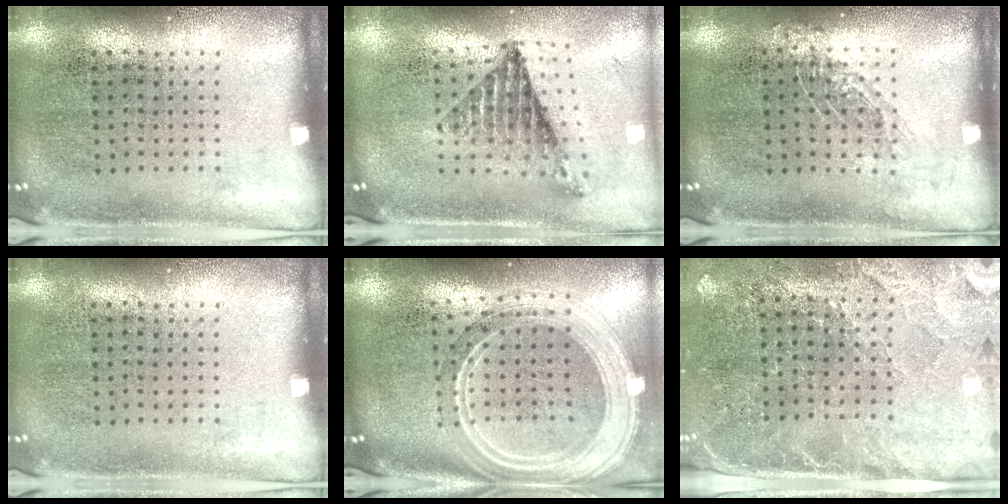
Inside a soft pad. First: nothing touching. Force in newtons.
{"total": 1.1, "press": 1.0, "slide": 0.5}
{"total": 0.8, "press": 0.8, "slide": 0.2}
{"total": 0.0}
{"total": 2.8, "press": 2.4, "slide": 1.6}
{"total": 2.9, "press": 2.6, "slide": 1.2}